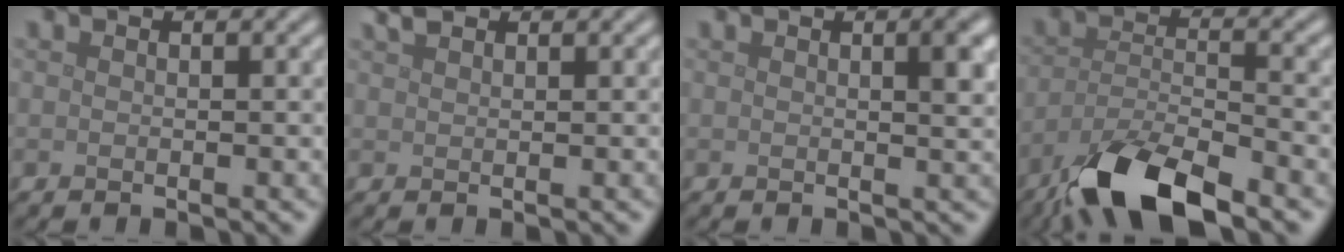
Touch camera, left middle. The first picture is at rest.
{"total": 1.5, "force": [1.2, 0.5, 0.7], "torque": [-0.015, 0.006, 0.027]}
{"total": 2.3, "force": [0.6, 0.6, 2.1], "torque": [-0.020, 0.005, 0.008]}
{"total": 9.1, "force": [-6.6, 2.5, 5.7], "torque": [-0.106, -0.009, -0.128]}